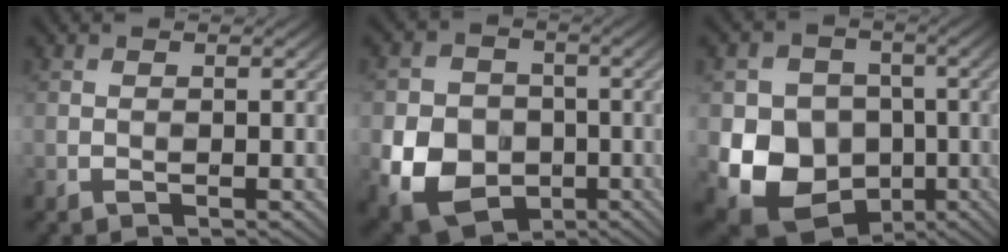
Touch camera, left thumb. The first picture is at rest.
{"total": 9.4, "force": [-2.5, 7.9, 4.5], "torque": [-0.111, -0.038, -0.042]}
{"total": 13.3, "force": [-2.4, 11.8, 5.7], "torque": [-0.141, -0.043, -0.049]}